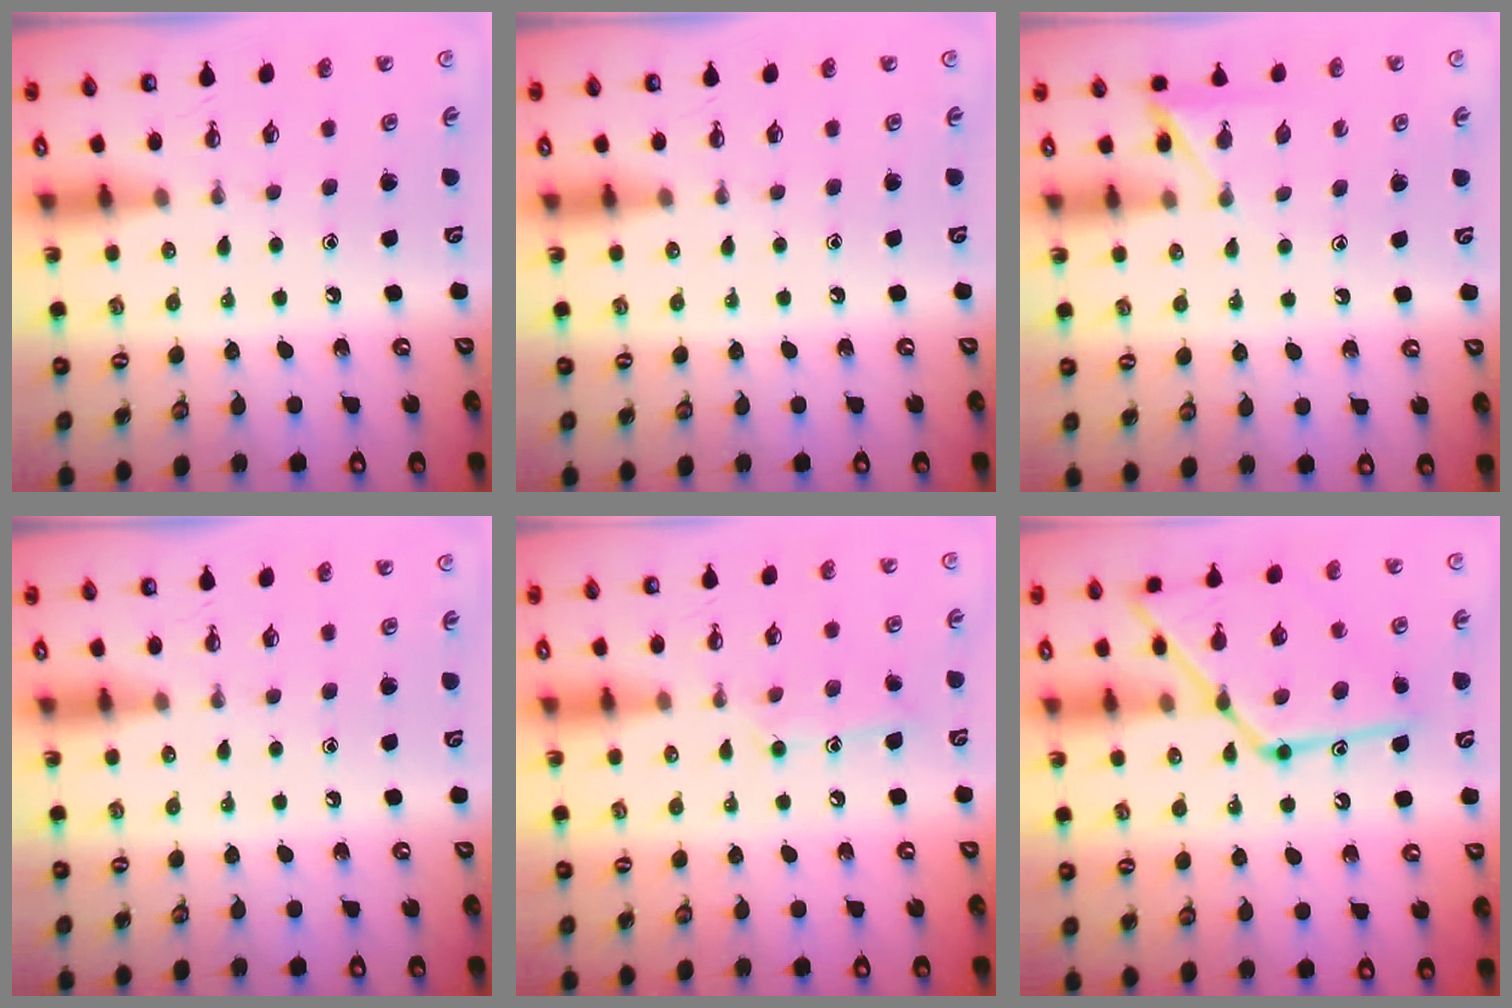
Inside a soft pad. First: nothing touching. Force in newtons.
{"total": 0.0}
{"total": 5.1, "press": 5.1, "slide": 0.5}
{"total": 0.0}
{"total": 9.1, "press": 9.1, "slide": 0.6}
{"total": 19.2, "press": 19.1, "slide": 1.5}